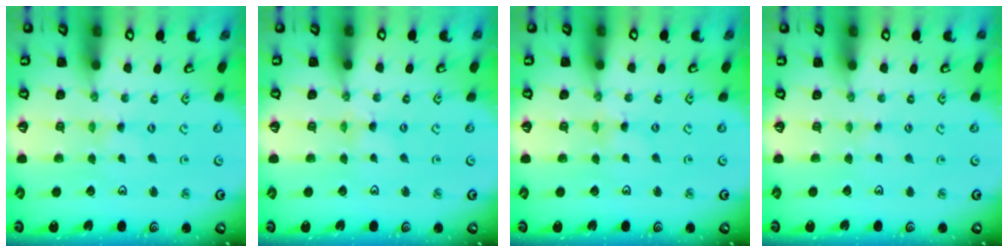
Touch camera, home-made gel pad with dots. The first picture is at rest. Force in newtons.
{"total": 0.9, "press": 0.9, "slide": 0.2}
{"total": 0.7, "press": 0.7, "slide": 0.2}
{"total": 2.1, "press": 2.1, "slide": 0.3}